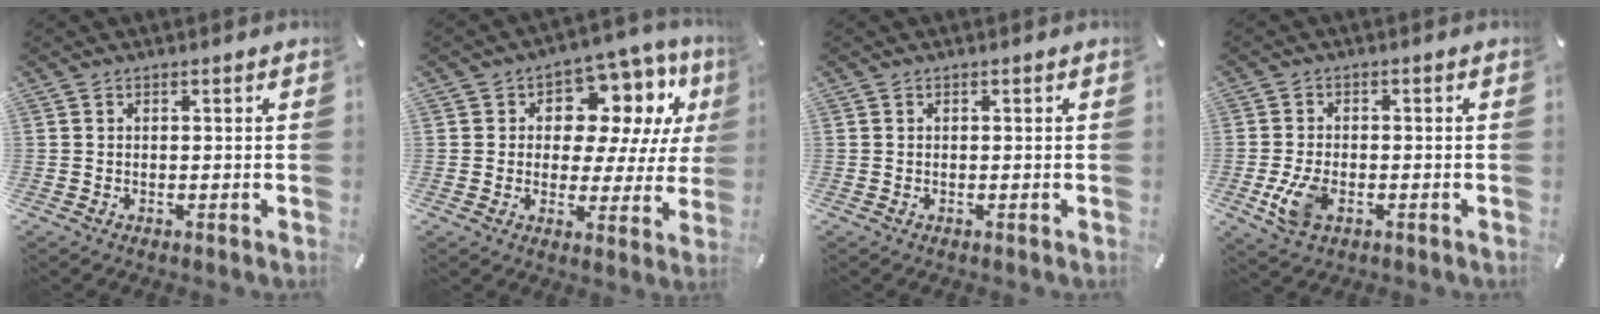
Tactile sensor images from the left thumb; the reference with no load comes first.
{"total": 12.1, "force": [5.9, 8.2, 6.6], "torque": [-0.101, -0.041, 0.109]}
{"total": 0.0}
{"total": 7.3, "force": [-2.2, 4.4, 5.4], "torque": [-0.125, 0.000, -0.040]}